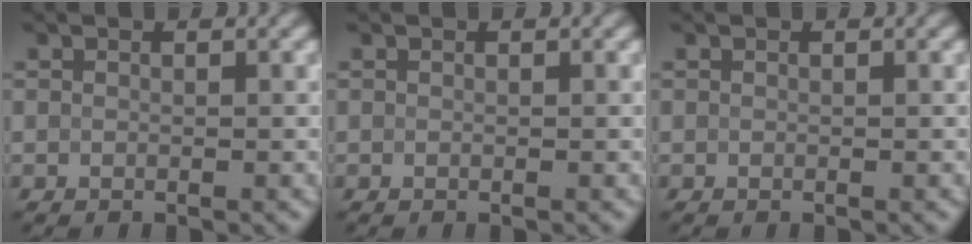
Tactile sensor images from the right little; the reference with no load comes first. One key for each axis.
{"total": 0.0}
{"total": 0.0}